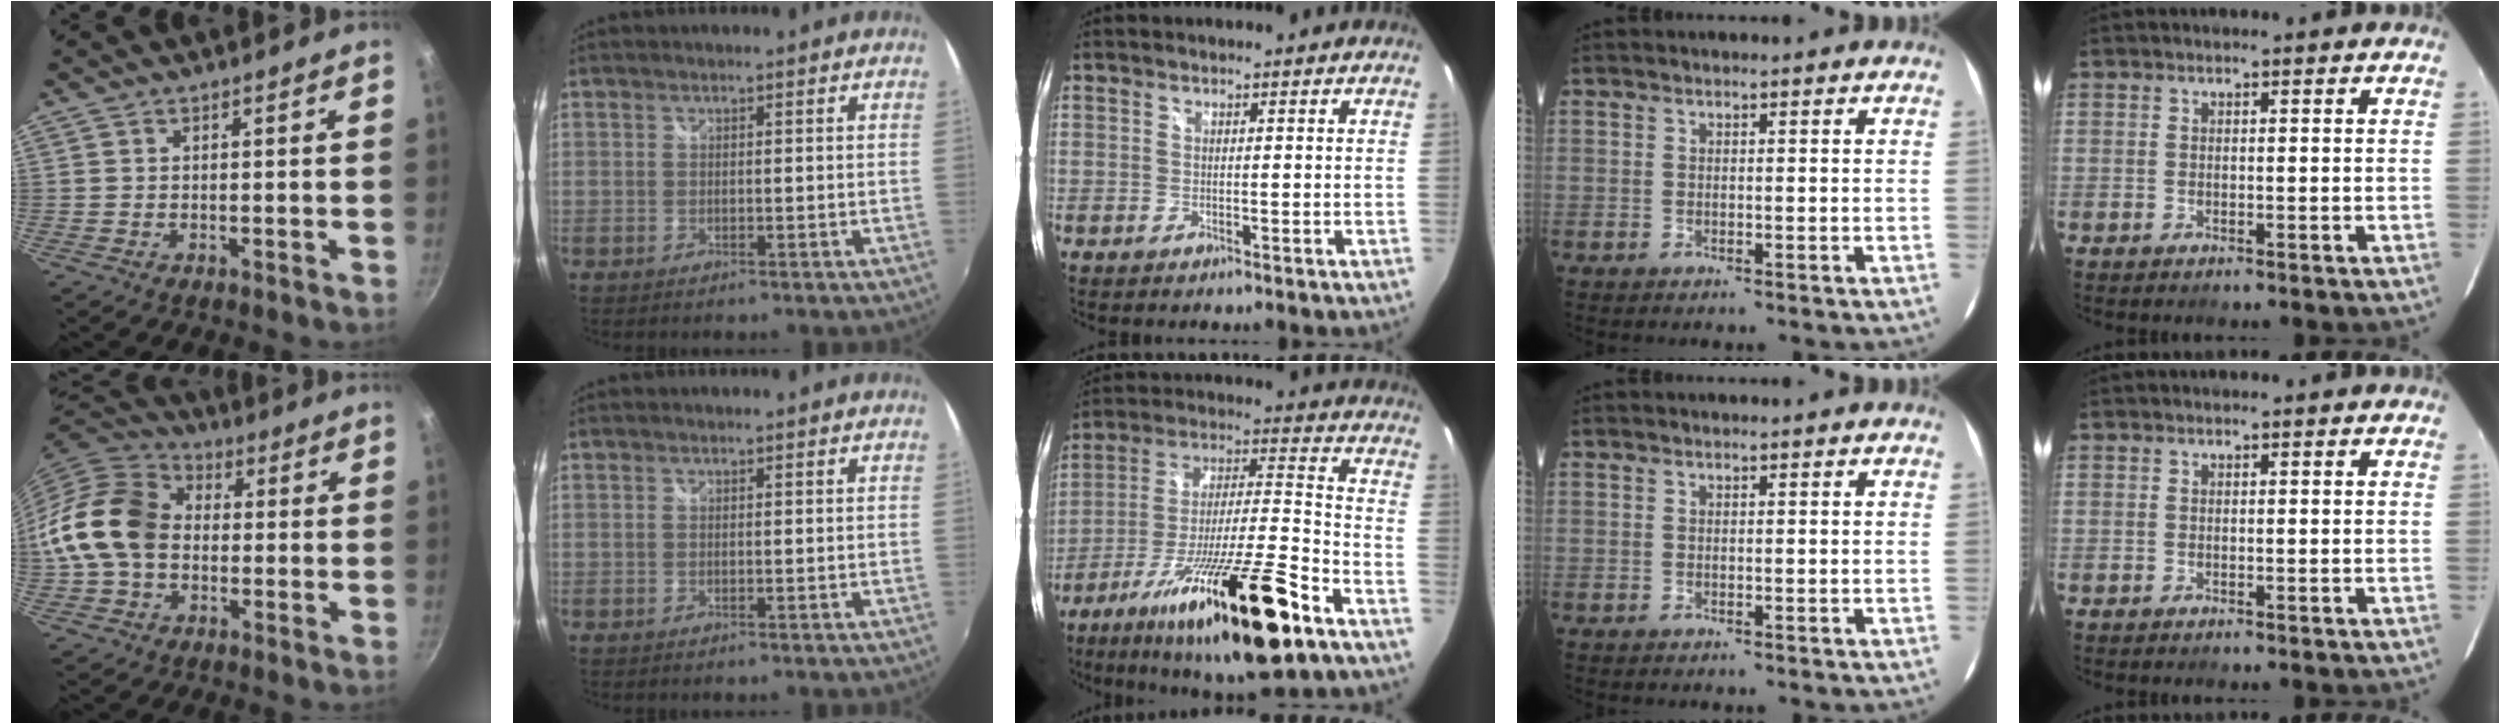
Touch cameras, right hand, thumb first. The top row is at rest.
{"thumb": {"total": 15.1, "force": [-0.8, 11.5, 9.8], "torque": [-0.161, 0.031, -0.032]}, "middle": {"total": 25.3, "force": [-15.7, 3.6, 19.5], "torque": [-0.340, -0.037, -0.260]}}